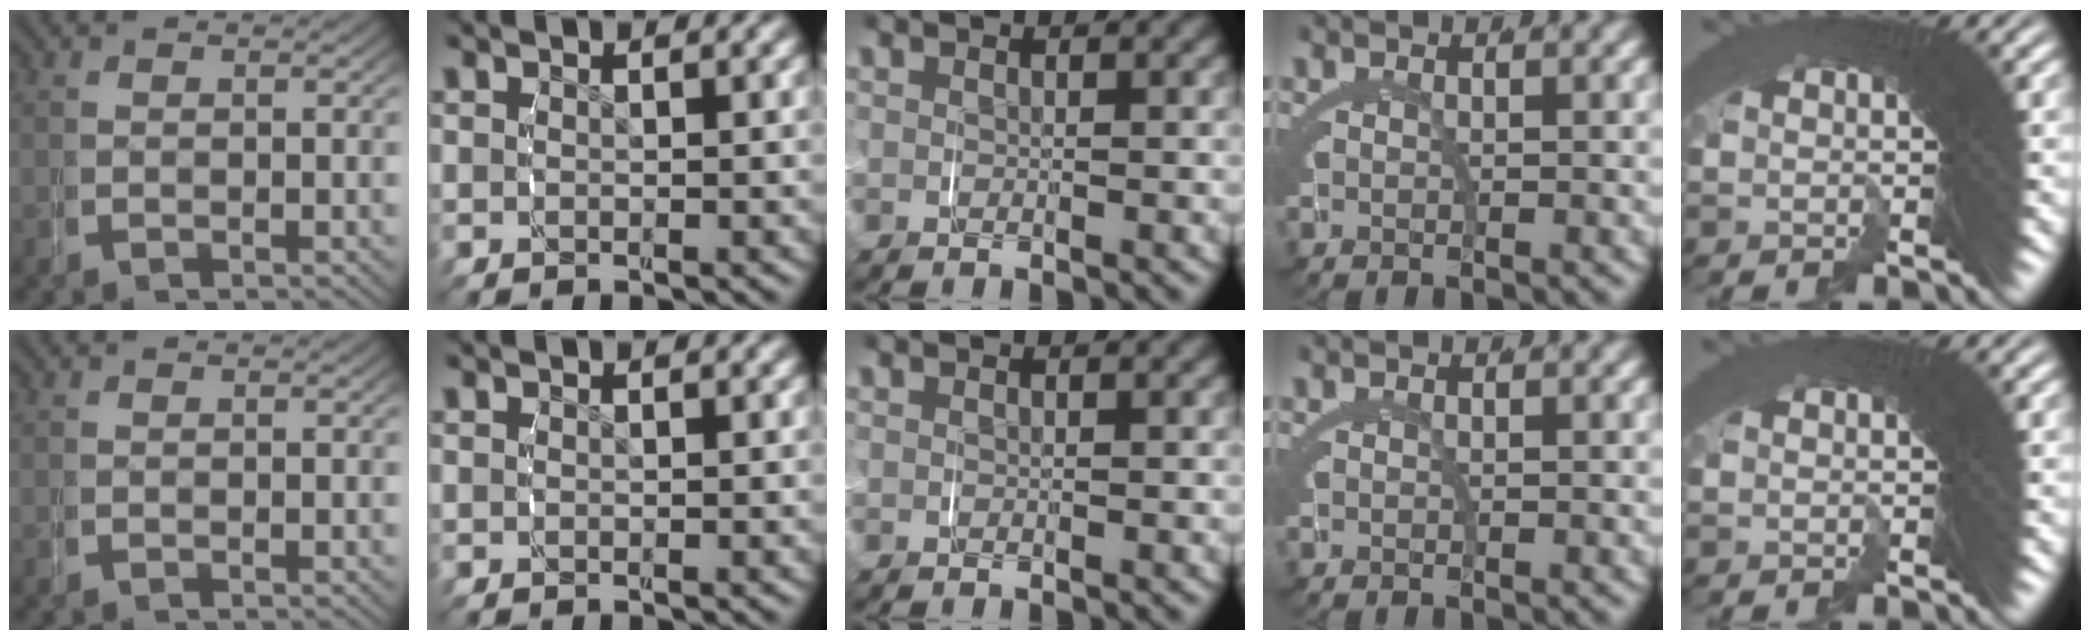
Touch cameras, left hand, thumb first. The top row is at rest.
{}